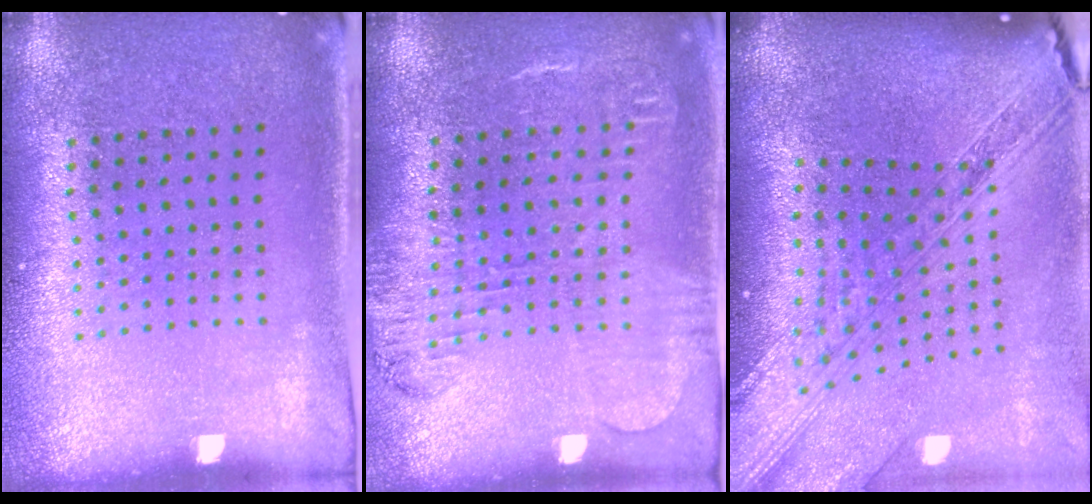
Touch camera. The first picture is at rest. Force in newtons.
{"total": 1.8, "press": 1.7, "slide": 0.7}
{"total": 3.9, "press": 2.8, "slide": 2.6}